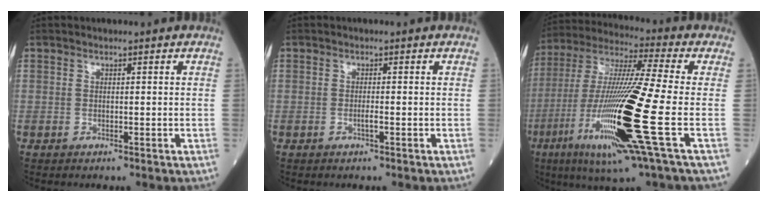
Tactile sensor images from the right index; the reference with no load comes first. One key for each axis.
{"total": 0.7, "fx": -0.3, "fy": 0.0, "fz": 0.7, "tx": -0.015, "ty": 0.000, "tz": -0.007}
{"total": 21.5, "fx": -6.4, "fy": 0.0, "fz": 20.5, "tx": -0.427, "ty": -0.035, "tz": -0.127}